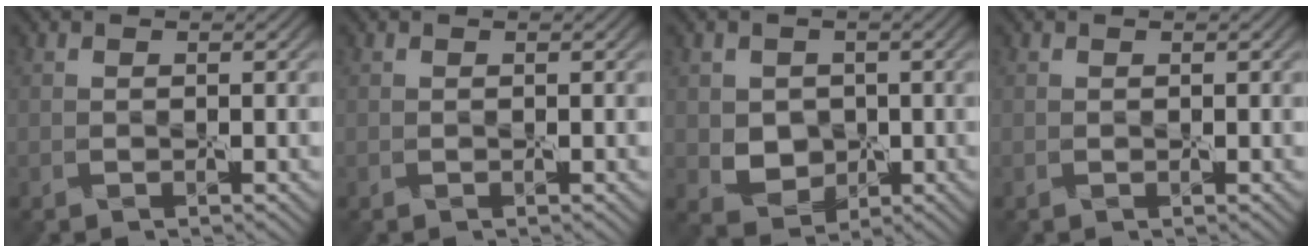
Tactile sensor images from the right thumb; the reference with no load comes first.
{"total": 0.0}
{"total": 2.8, "force": [0.4, 2.7, 0.6], "torque": [-0.018, -0.005, 0.004]}
{"total": 0.0}